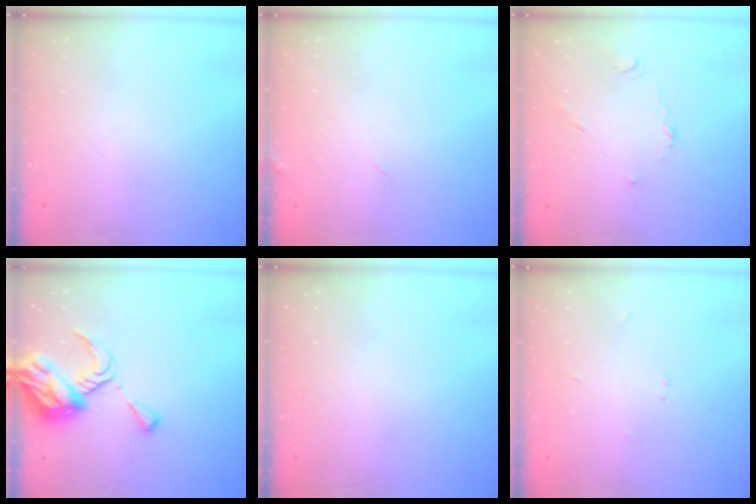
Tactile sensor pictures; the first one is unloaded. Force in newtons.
{"total": 1.5, "press": 1.5, "slide": 0.1}
{"total": 3.4, "press": 3.4, "slide": 0.4}
{"total": 9.8, "press": 9.7, "slide": 1.2}
{"total": 0.0}
{"total": 2.3, "press": 2.3, "slide": 0.3}